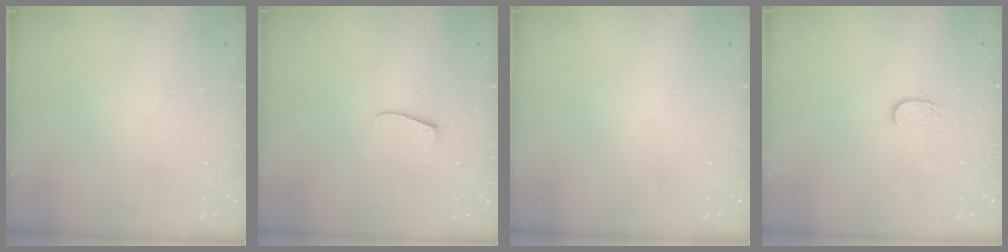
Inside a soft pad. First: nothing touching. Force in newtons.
{"total": 5.2, "press": 5.2, "slide": 0.5}
{"total": 0.0}
{"total": 4.0, "press": 4.0, "slide": 0.5}